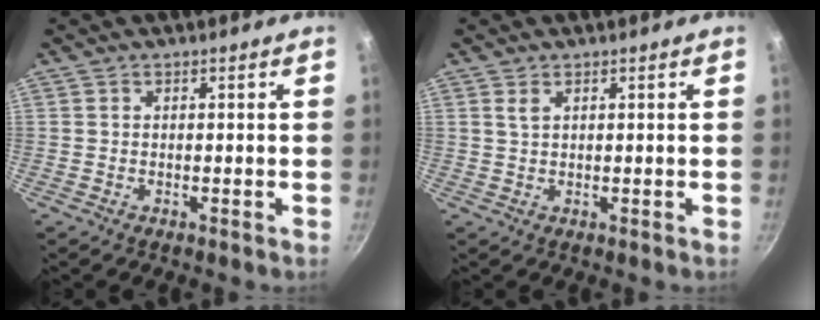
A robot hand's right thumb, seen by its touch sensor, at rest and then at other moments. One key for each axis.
{"total": 1.7, "fx": 0.9, "fy": 0.8, "fz": 1.1, "tx": -0.023, "ty": -0.002, "tz": 0.019}